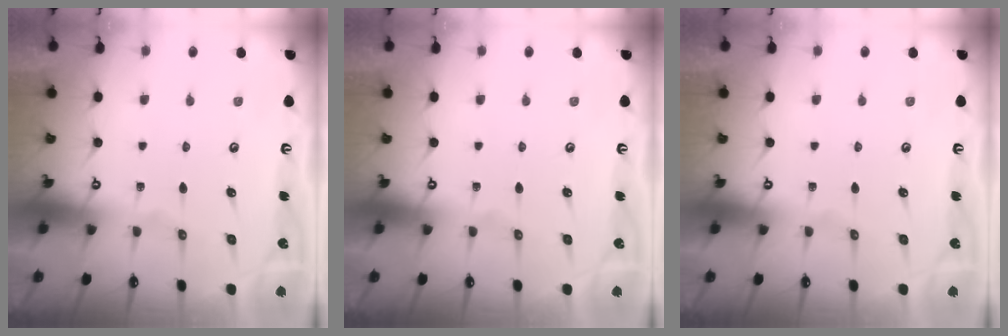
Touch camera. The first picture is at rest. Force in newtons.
{"total": 0.0}
{"total": 0.0}